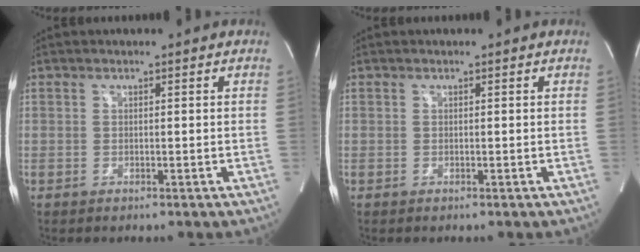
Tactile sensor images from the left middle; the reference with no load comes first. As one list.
[{"total": 0.0}]